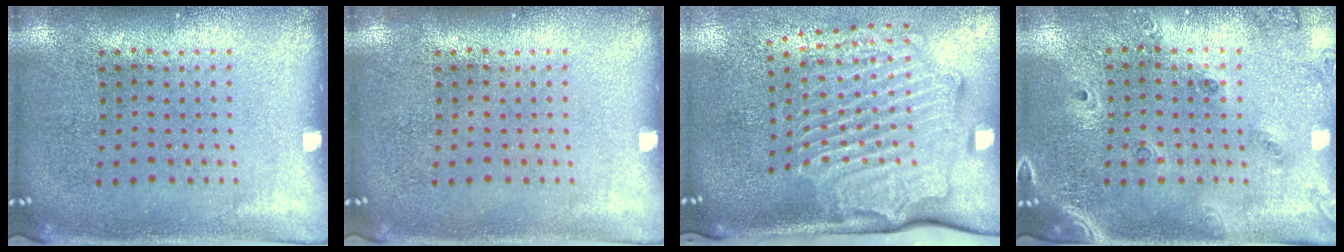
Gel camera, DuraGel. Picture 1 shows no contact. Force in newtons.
{"total": 0.0}
{"total": 3.1, "press": 2.3, "slide": 2.1}
{"total": 1.4, "press": 1.3, "slide": 0.6}